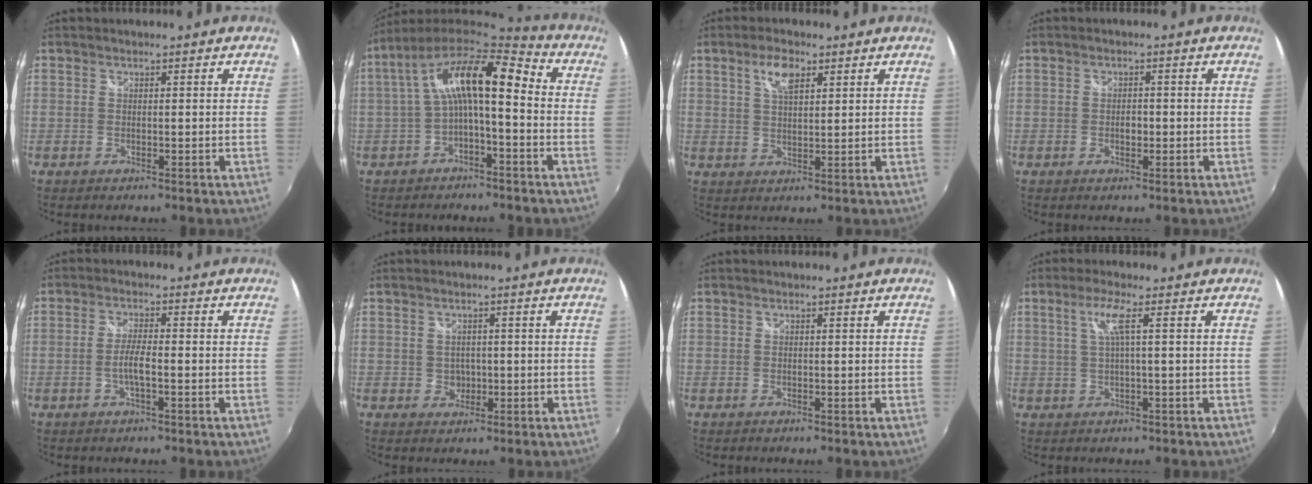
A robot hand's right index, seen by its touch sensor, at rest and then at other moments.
{"total": 14.1, "force": [0.3, 4.8, 13.3], "torque": [-0.245, 0.028, -0.005]}
{"total": 5.1, "force": [2.6, 2.1, 3.8], "torque": [-0.069, 0.008, 0.048]}
{"total": 1.8, "force": [-0.4, 1.1, 1.3], "torque": [-0.024, 0.001, -0.008]}
{"total": 3.6, "force": [-1.2, 0.4, 3.4], "torque": [-0.069, 0.000, -0.024]}
{"total": 2.4, "force": [-0.2, 2.3, 0.8], "torque": [-0.010, 0.002, 0.000]}
{"total": 0.0}
{"total": 3.9, "force": [1.0, -0.6, 3.7], "torque": [-0.072, 0.002, 0.023]}